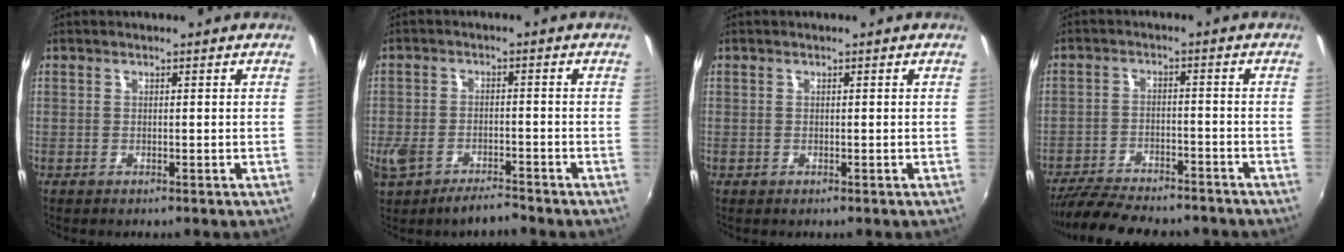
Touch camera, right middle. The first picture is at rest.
{"total": 6.6, "force": [-5.0, 2.8, 3.4], "torque": [-0.094, -0.011, -0.093]}
{"total": 0.0}
{"total": 15.6, "force": [-13.4, 4.1, 6.9], "torque": [-0.146, -0.022, -0.202]}